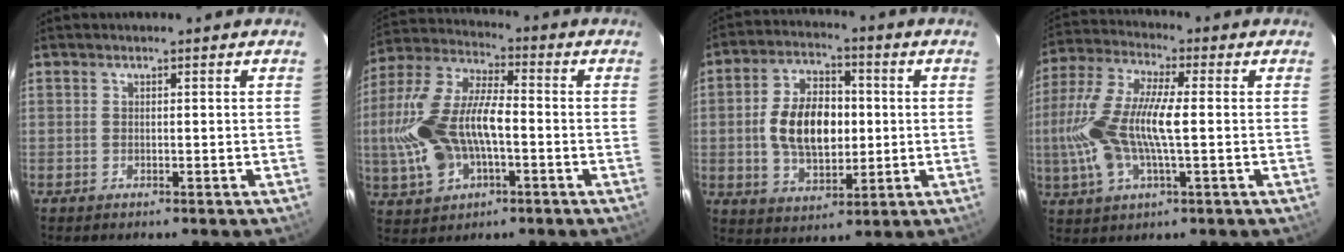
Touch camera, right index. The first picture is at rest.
{"total": 17.7, "force": [-2.8, 9.3, 14.8], "torque": [-0.326, 0.008, -0.047]}
{"total": 13.2, "force": [-0.1, 7.9, 10.6], "torque": [-0.201, 0.017, 0.006]}
{"total": 16.0, "force": [-1.4, 5.0, 15.1], "torque": [-0.314, 0.001, -0.029]}